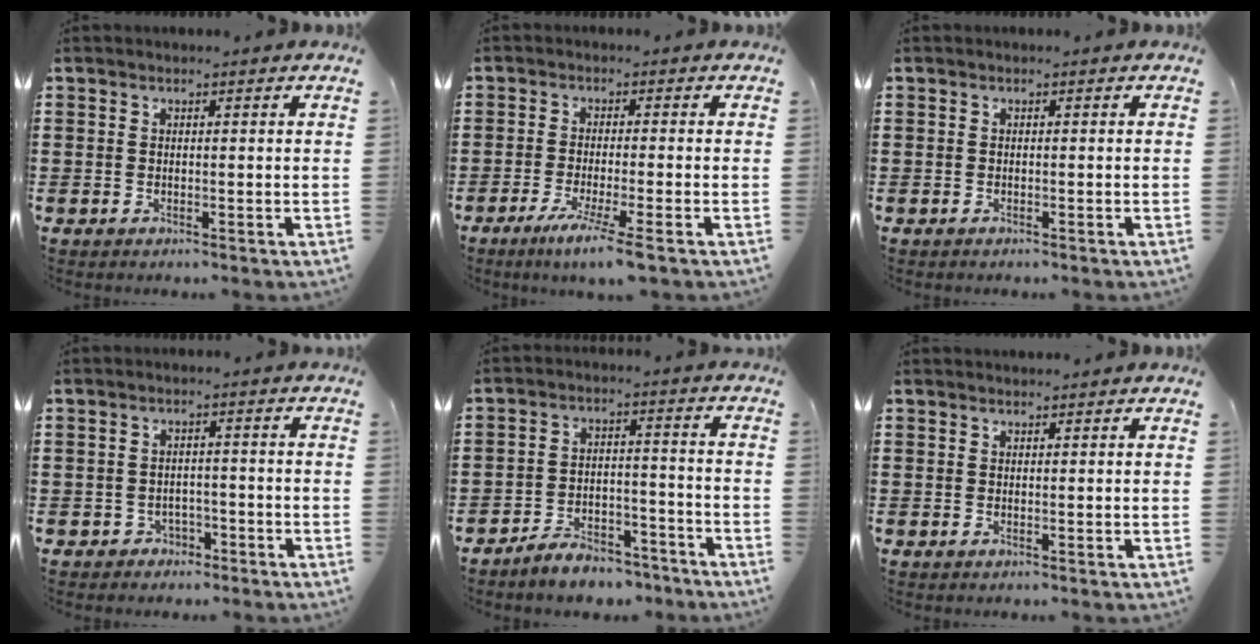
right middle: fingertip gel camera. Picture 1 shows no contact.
{"total": 4.9, "force": [-3.4, -0.7, 3.5], "torque": [-0.067, -0.019, -0.062]}
{"total": 0.0}
{"total": 2.0, "force": [-1.7, 1.0, 0.0], "torque": [-0.011, 0.000, -0.040]}
{"total": 5.5, "force": [-5.3, 0.9, 0.9], "torque": [-0.013, 0.014, -0.106]}
{"total": 0.6, "force": [0.6, 0.0, 0.0], "torque": [0.006, -0.003, 0.009]}